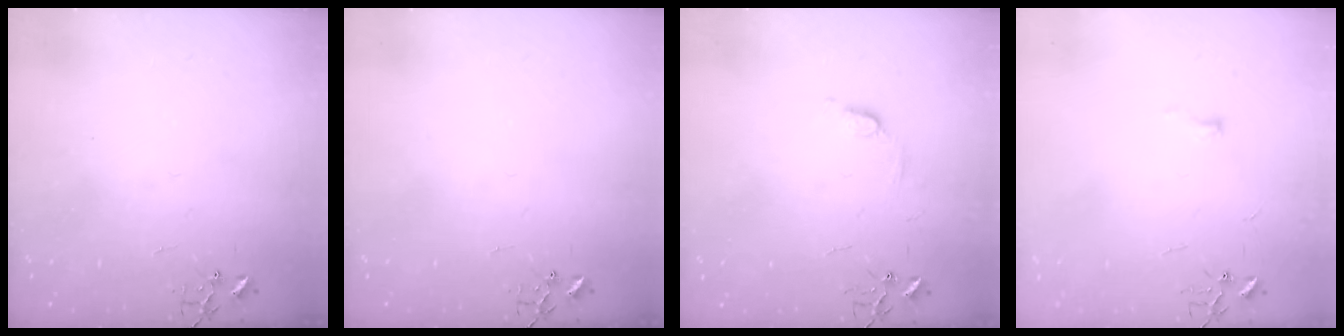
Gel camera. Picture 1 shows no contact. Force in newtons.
{"total": 0.0}
{"total": 5.7, "press": 5.6, "slide": 0.8}
{"total": 3.4, "press": 3.4, "slide": 0.5}